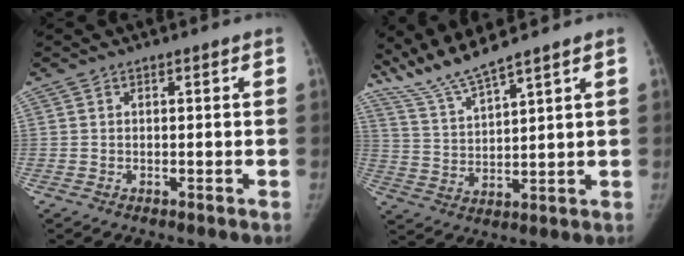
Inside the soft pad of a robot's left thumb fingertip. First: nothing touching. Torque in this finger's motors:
{"motor_torque": [0.90, -1.09, 0.89, -0.97, 0.02]}